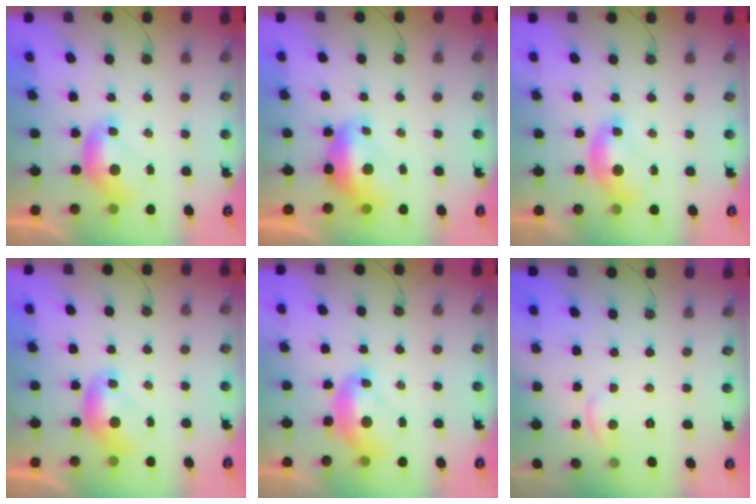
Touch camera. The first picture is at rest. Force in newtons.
{"total": 2.3, "press": 2.2, "slide": 0.6}
{"total": 1.5, "press": 1.4, "slide": 0.6}
{"total": 0.0}
{"total": 2.6, "press": 2.5, "slide": 0.6}
{"total": 1.7, "press": 1.6, "slide": 0.3}